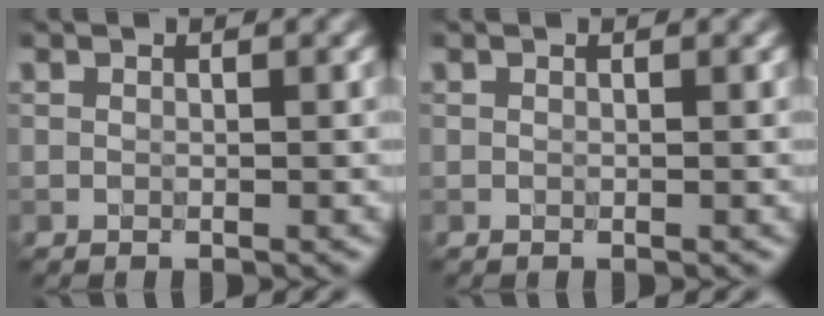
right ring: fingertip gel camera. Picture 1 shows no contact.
{"total": 0.0}